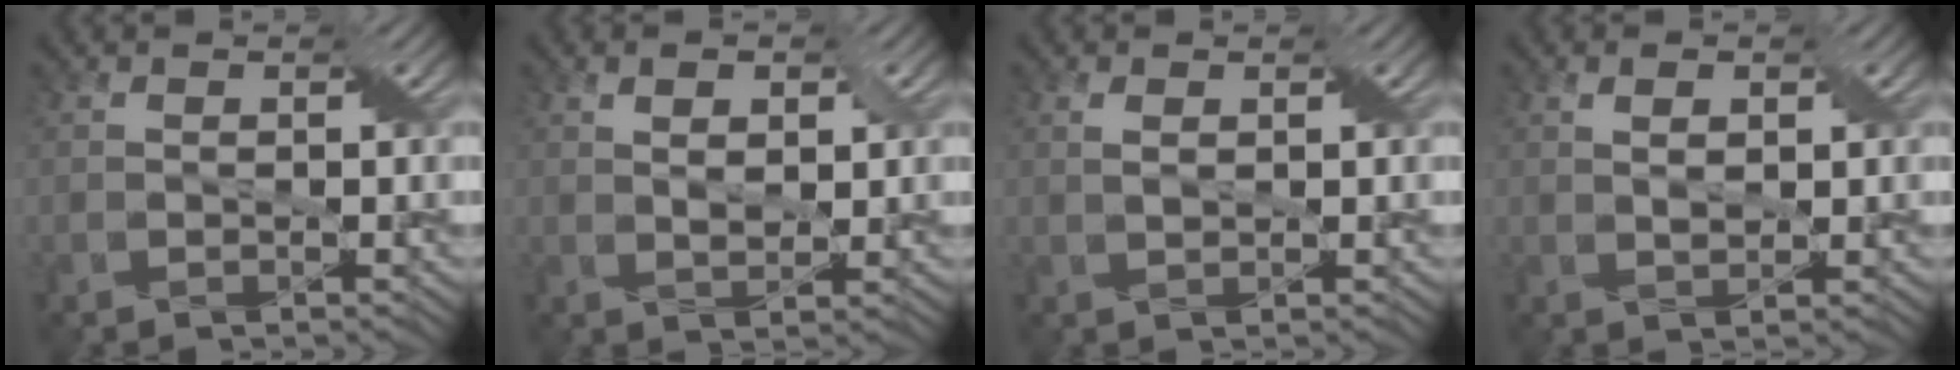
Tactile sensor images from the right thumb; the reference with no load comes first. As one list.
[{"total": 3.5, "force": [1.2, 1.7, 2.8], "torque": [-0.052, -0.005, 0.026]}, {"total": 1.5, "force": [0.6, 0.7, 1.2], "torque": [-0.028, 0.001, 0.013]}, {"total": 2.3, "force": [0.8, 1.1, 1.9], "torque": [-0.037, 0.000, 0.018]}]